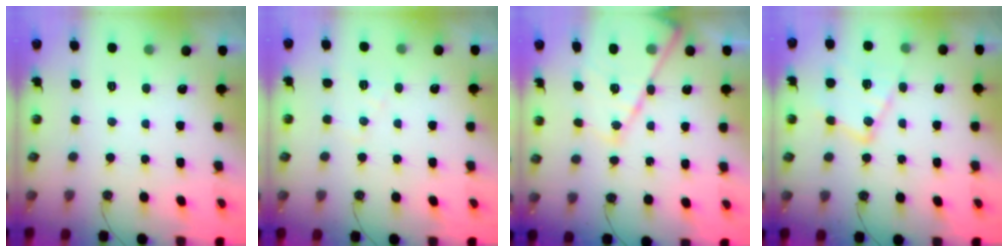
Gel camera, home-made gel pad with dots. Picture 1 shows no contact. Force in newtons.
{"total": 7.7, "press": 7.6, "slide": 0.7}
{"total": 18.0, "press": 17.9, "slide": 1.9}
{"total": 14.1, "press": 14.1, "slide": 1.1}